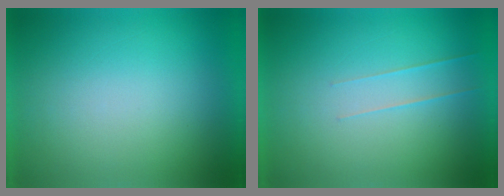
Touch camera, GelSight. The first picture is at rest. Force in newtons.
{"total": 1.7}